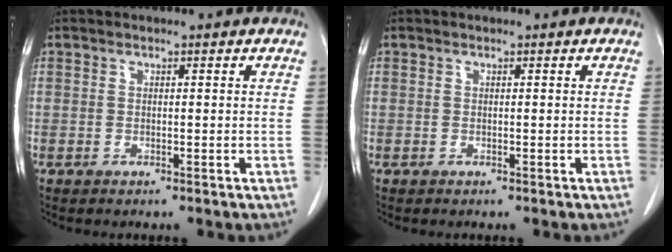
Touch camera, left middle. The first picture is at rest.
{"total": 0.0}